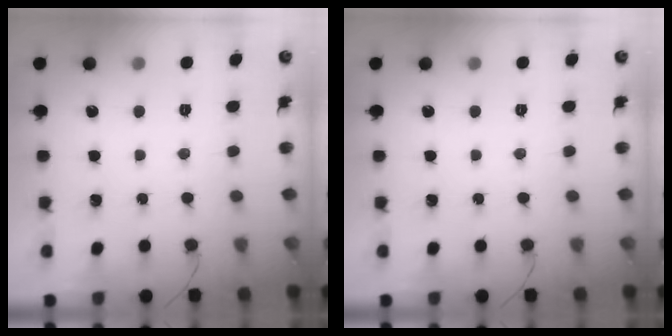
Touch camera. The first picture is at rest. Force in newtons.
{"total": 0.0}